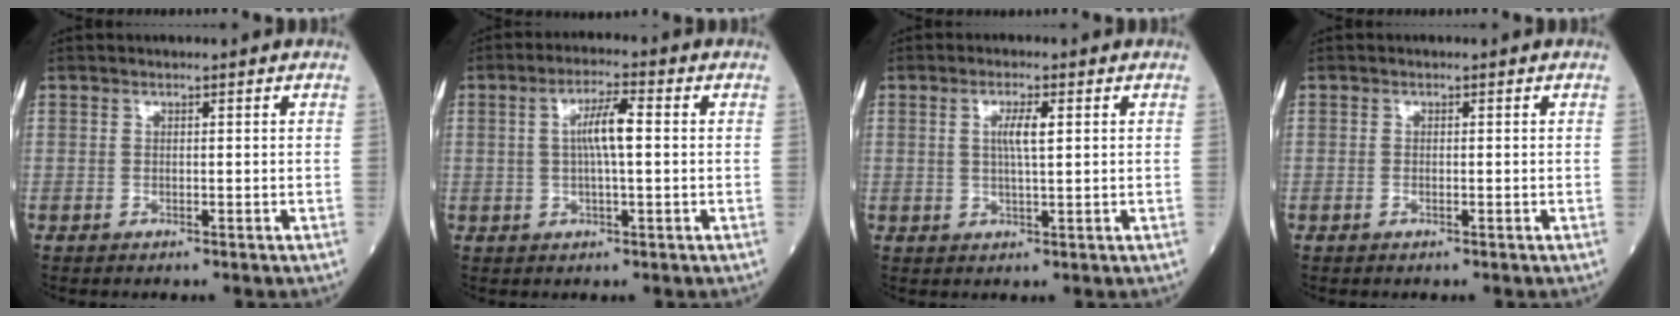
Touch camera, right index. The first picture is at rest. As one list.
[{"total": 5.6, "force": [0.7, 0.7, 5.6], "torque": [-0.104, 0.010, 0.010]}, {"total": 3.6, "force": [0.9, 0.4, 3.4], "torque": [-0.066, 0.000, 0.016]}, {"total": 0.6, "force": [-0.2, 0.1, 0.5], "torque": [-0.012, -0.001, -0.004]}]